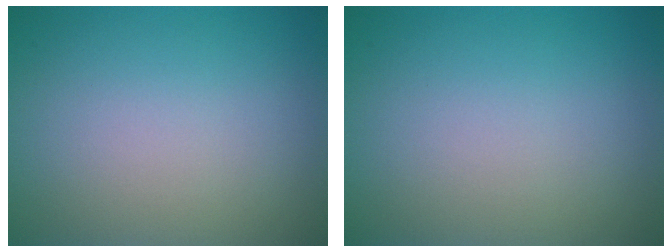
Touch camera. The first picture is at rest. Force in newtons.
{"total": 0.0}